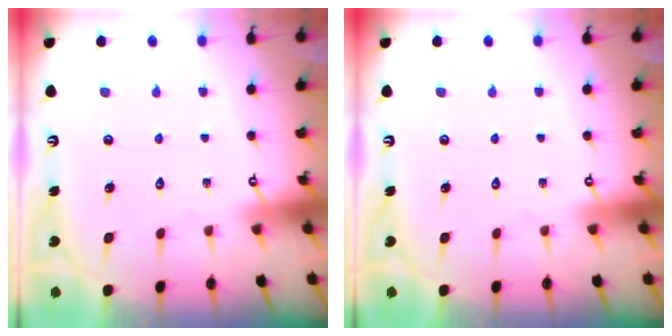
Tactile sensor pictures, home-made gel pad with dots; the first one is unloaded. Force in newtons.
{"total": 0.0}